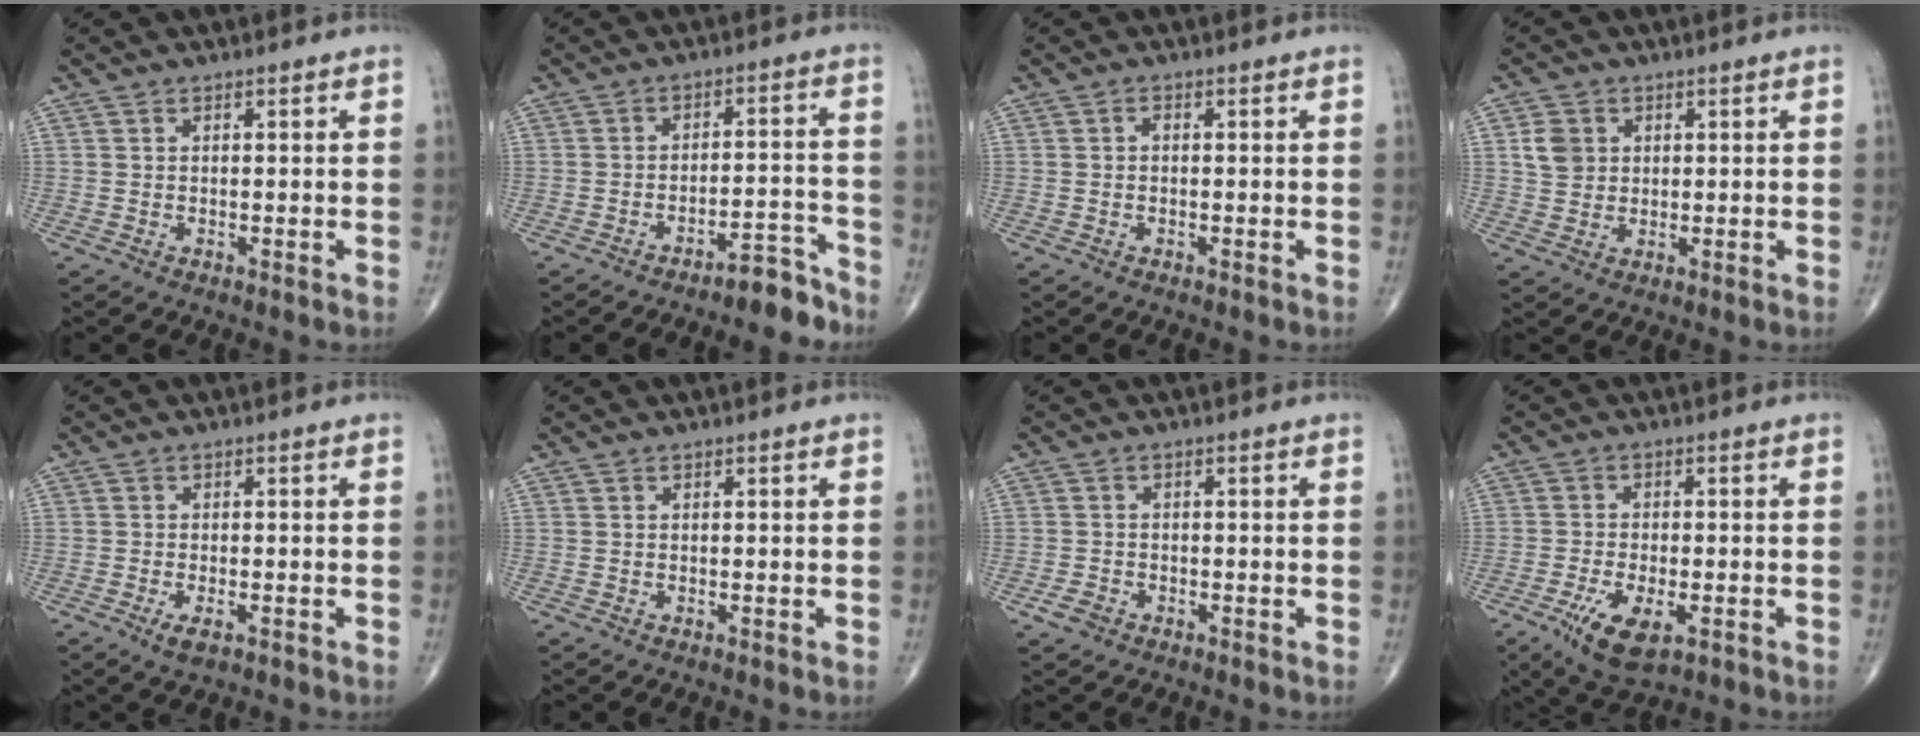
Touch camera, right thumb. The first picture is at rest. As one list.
[{"total": 6.0, "force": [-5.2, 1.6, 2.5], "torque": [-0.022, 0.067, -0.076]}, {"total": 0.7, "force": [-0.1, 0.4, 0.5], "torque": [-0.006, 0.003, -0.005]}, {"total": 4.7, "force": [1.3, 3.9, 2.1], "torque": [-0.022, -0.001, 0.025]}, {"total": 2.5, "force": [-1.2, 1.1, 1.9], "torque": [-0.035, 0.000, -0.021]}, {"total": 0.0}, {"total": 2.3, "force": [-1.3, 1.6, 1.0], "torque": [-0.019, 0.006, -0.022]}, {"total": 8.5, "force": [-3.7, 3.8, 6.7], "torque": [-0.120, -0.001, -0.058]}]